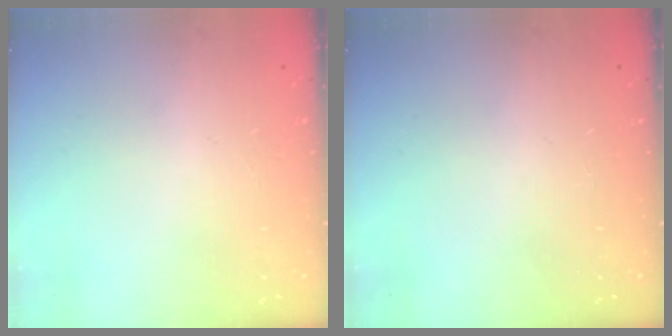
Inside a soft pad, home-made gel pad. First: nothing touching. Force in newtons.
{"total": 0.0}